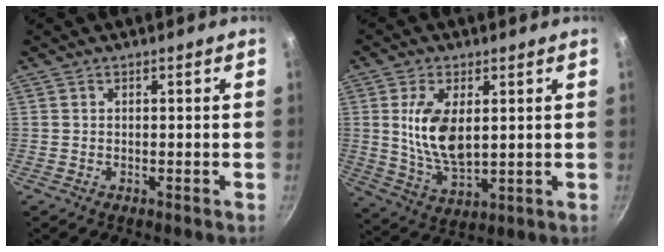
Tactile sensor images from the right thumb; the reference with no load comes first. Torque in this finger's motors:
{"motor_torque": [0.57, 0.44, 1.17, 0.20, 0.36]}